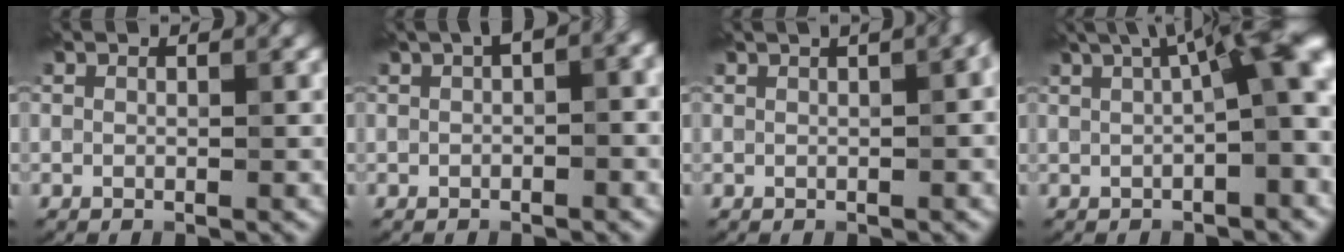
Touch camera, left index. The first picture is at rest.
{"total": 4.2, "force": [1.2, 1.6, 3.7], "torque": [-0.029, 0.016, 0.013]}
{"total": 5.7, "force": [1.9, 2.7, 4.7], "torque": [-0.022, 0.044, 0.011]}
{"total": 9.7, "force": [2.2, 2.3, 9.1], "torque": [-0.111, 0.033, 0.026]}